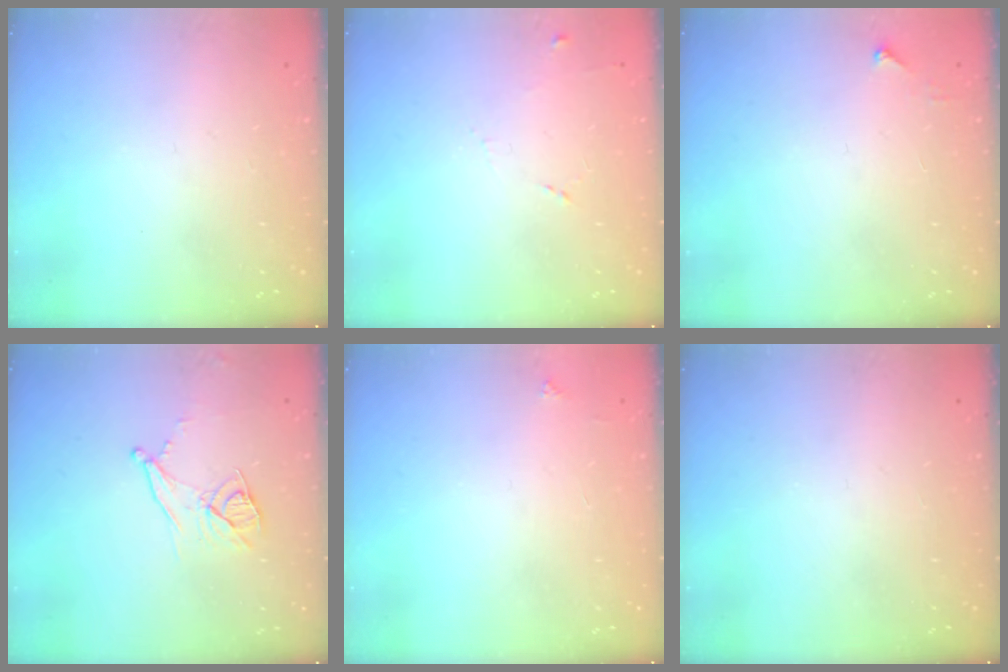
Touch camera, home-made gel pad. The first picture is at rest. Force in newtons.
{"total": 5.4, "press": 5.3, "slide": 0.9}
{"total": 3.5, "press": 3.4, "slide": 0.4}
{"total": 9.7, "press": 9.2, "slide": 3.0}
{"total": 2.0, "press": 2.0, "slide": 0.3}
{"total": 0.0}